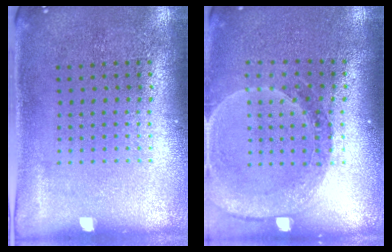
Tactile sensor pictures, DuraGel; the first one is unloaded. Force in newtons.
{"total": 1.6, "press": 1.6, "slide": 0.2}